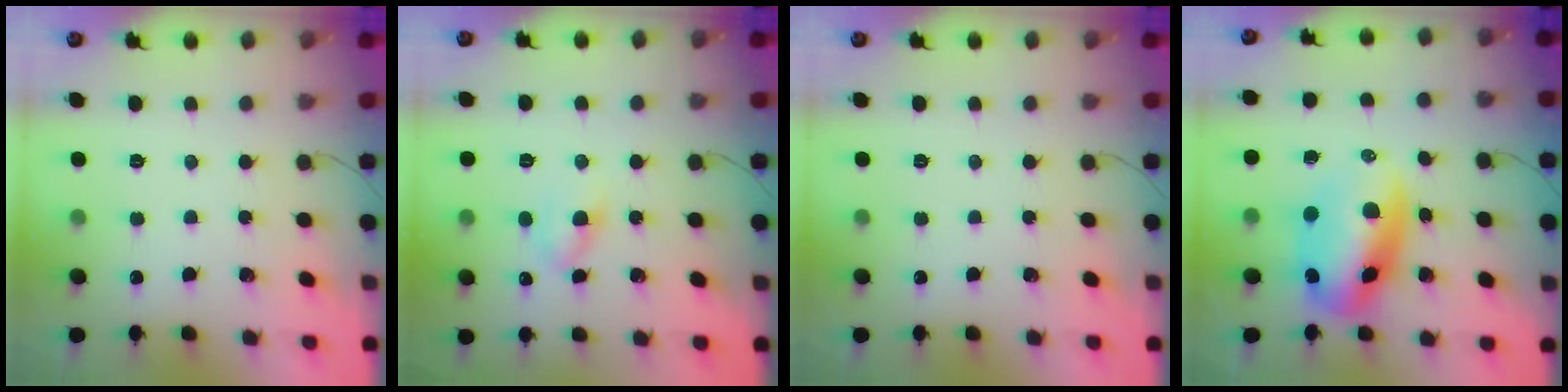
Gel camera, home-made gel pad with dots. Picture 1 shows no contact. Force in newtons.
{"total": 5.0, "press": 4.8, "slide": 1.3}
{"total": 0.0}
{"total": 11.7, "press": 11.3, "slide": 3.1}